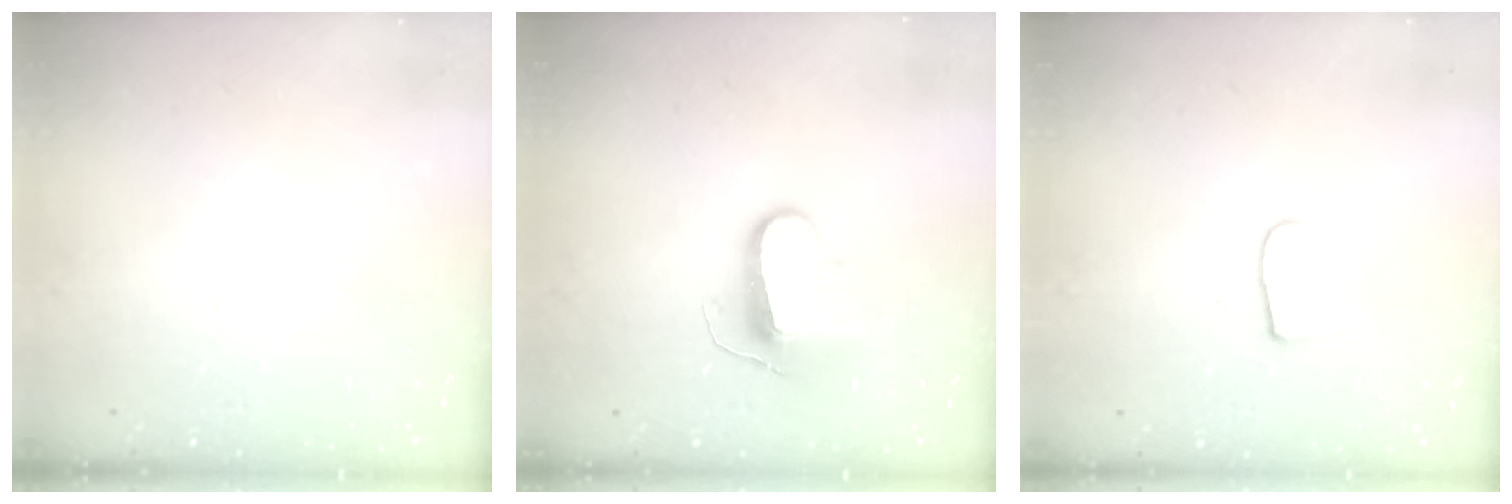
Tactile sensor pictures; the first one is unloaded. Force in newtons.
{"total": 9.5, "press": 9.5, "slide": 0.7}
{"total": 6.1, "press": 6.0, "slide": 0.6}